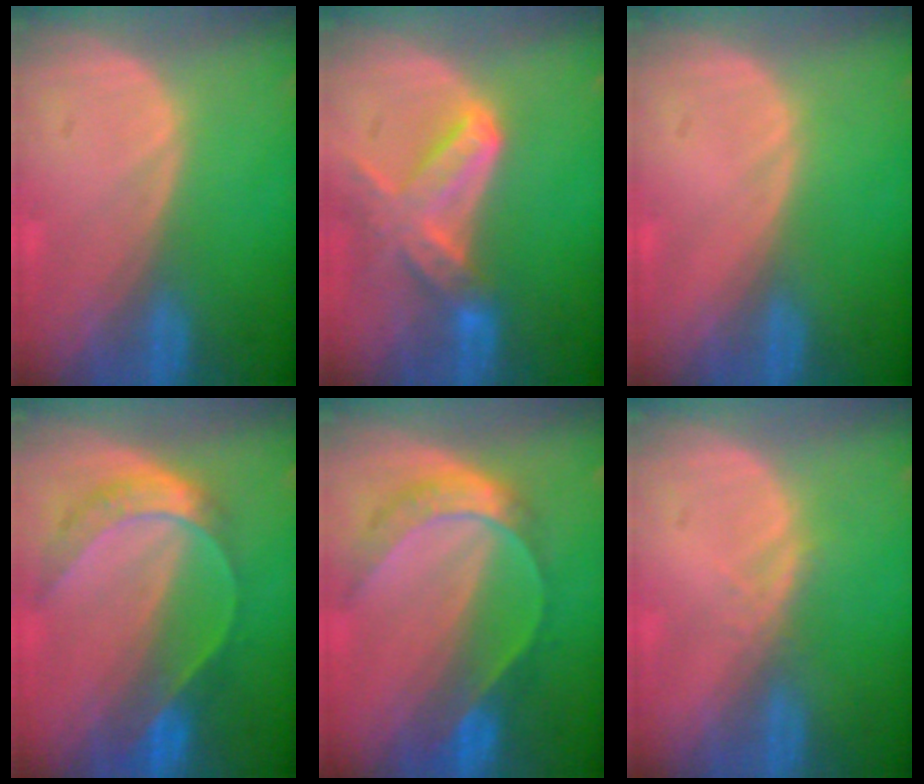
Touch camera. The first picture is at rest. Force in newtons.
{"total": 7.4, "press": 6.7, "slide": 3.2}
{"total": 0.0}
{"total": 7.7, "press": 6.5, "slide": 4.2}
{"total": 7.8, "press": 6.5, "slide": 4.2}
{"total": 1.5, "press": 1.3, "slide": 0.8}